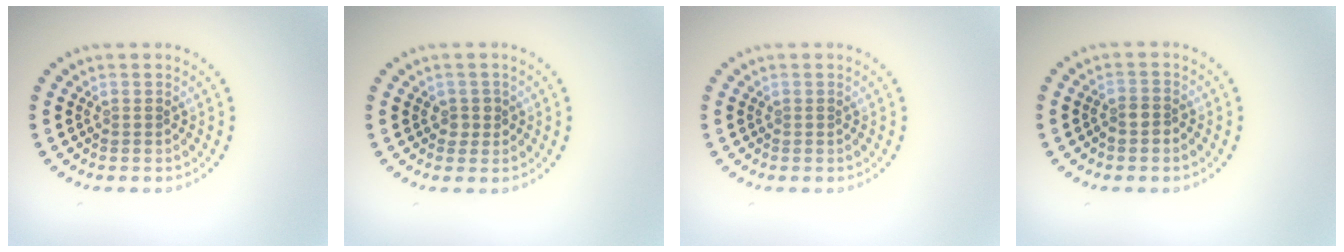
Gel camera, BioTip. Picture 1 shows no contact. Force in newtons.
{"total": 1.0, "press": 0.9, "slide": 0.5}
{"total": 0.0}
{"total": 1.5, "press": 1.3, "slide": 0.7}